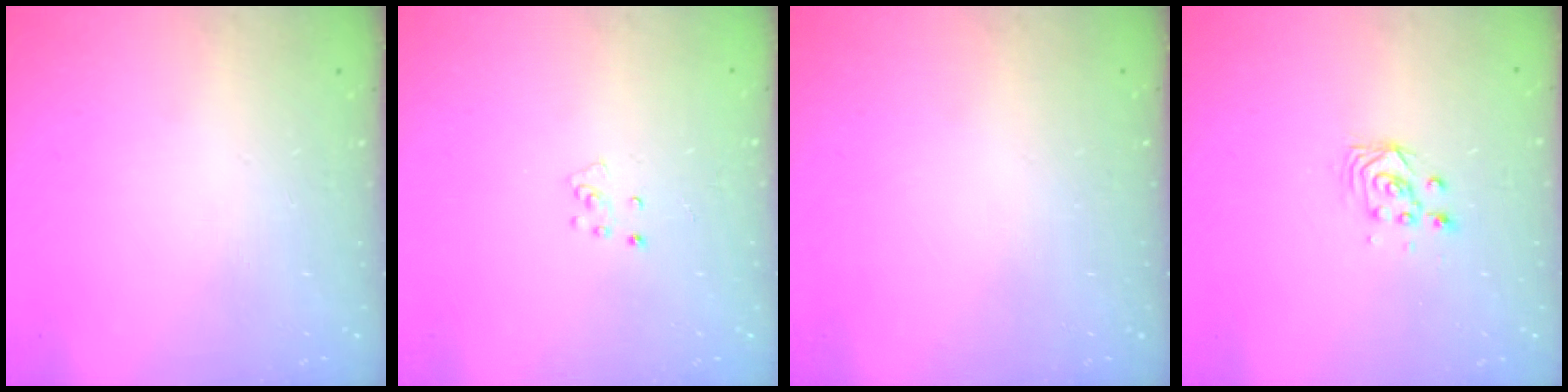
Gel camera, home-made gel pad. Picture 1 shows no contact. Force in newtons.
{"total": 3.5, "press": 3.5, "slide": 0.3}
{"total": 0.0}
{"total": 2.9, "press": 2.9, "slide": 0.4}